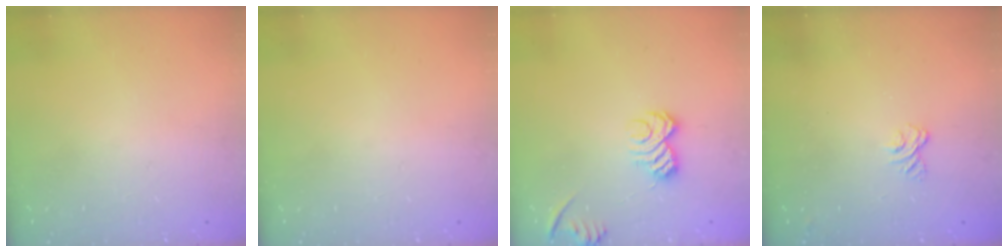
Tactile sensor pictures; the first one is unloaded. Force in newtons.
{"total": 0.0}
{"total": 9.3, "press": 9.3, "slide": 1.2}
{"total": 2.3, "press": 1.9, "slide": 1.3}